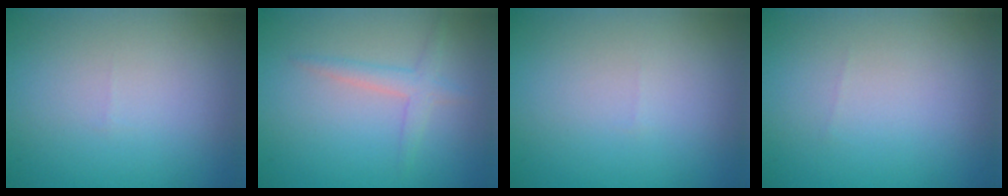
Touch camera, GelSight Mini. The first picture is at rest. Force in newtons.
{"total": 2.0, "press": 2.0, "slide": 0.1}
{"total": 0.0}
{"total": 0.0}